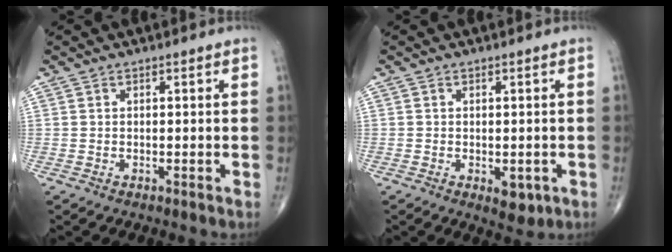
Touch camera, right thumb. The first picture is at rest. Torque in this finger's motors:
{"motor_torque": [2.21, 0.34, 0.60, -0.95, 0.04]}